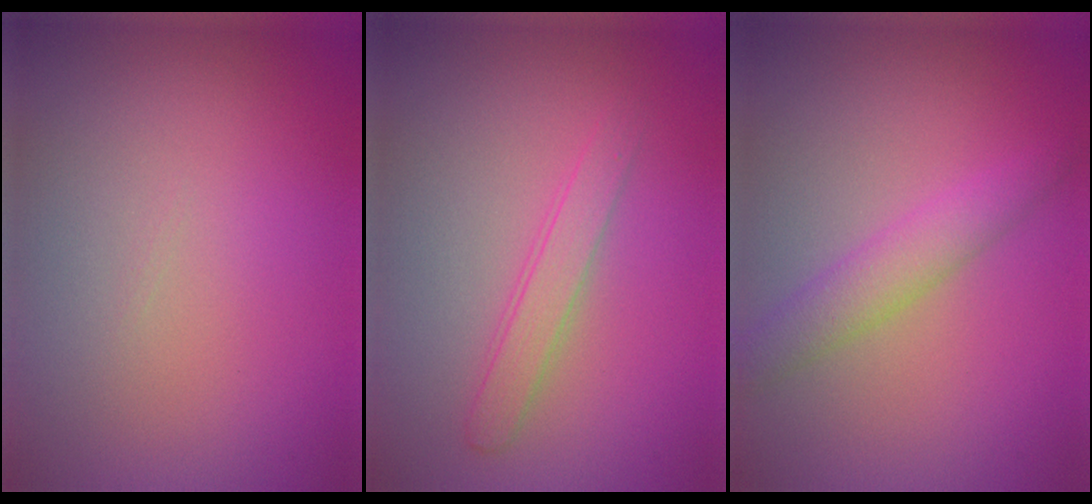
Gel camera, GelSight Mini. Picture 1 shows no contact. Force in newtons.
{"total": 2.1, "press": 2.1, "slide": 0.0}
{"total": 2.9, "press": 2.9, "slide": 0.1}